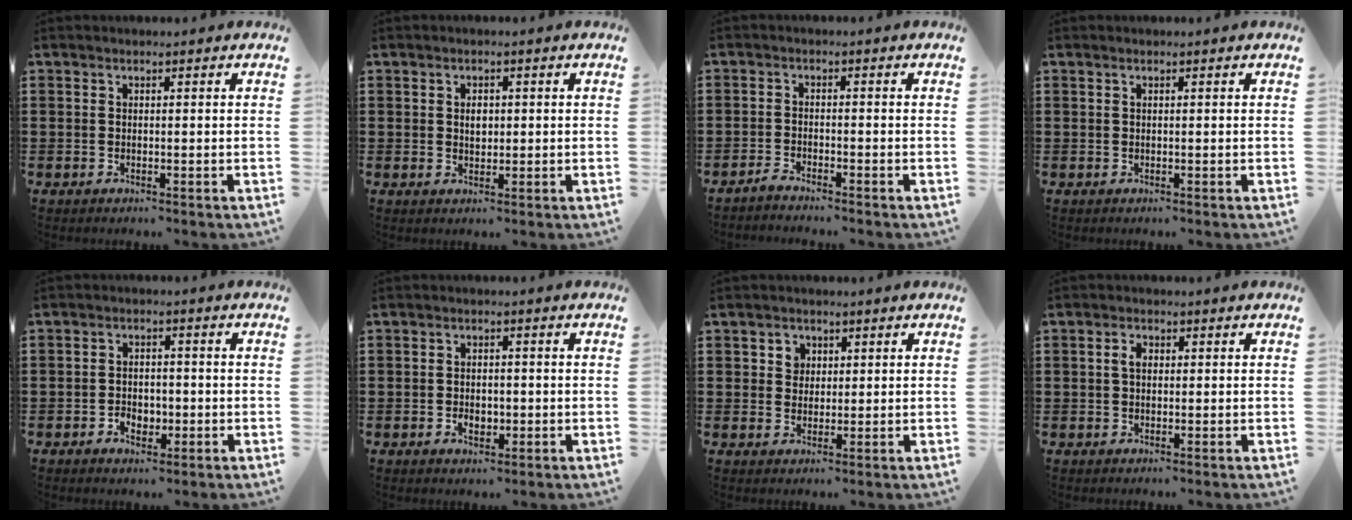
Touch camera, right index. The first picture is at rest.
{"total": 2.1, "force": [0.3, 1.4, 1.5], "torque": [-0.025, 0.004, 0.003]}
{"total": 1.7, "force": [-1.7, 0.0, 0.1], "torque": [-0.006, 0.005, -0.035]}
{"total": 0.0}
{"total": 3.0, "force": [-1.2, 2.1, 1.7], "torque": [-0.030, -0.003, -0.024]}
{"total": 2.5, "force": [-0.7, 1.6, 1.8], "torque": [-0.030, -0.005, -0.014]}
{"total": 2.5, "force": [1.0, 2.3, 0.4], "torque": [-0.020, 0.010, 0.016]}
{"total": 2.1, "force": [0.3, 1.3, 1.5], "torque": [-0.033, 0.009, 0.004]}